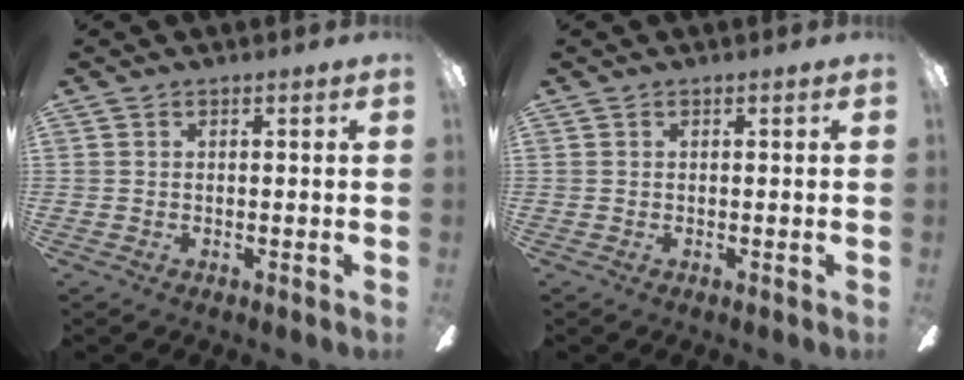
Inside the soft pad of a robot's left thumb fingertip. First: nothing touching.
{"total": 0.0}